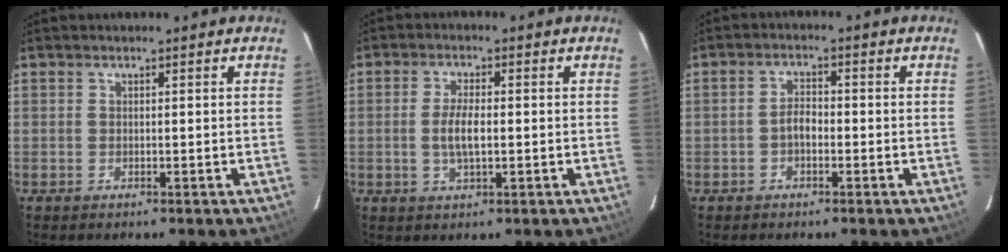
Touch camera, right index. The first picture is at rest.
{"total": 4.4, "force": [-0.4, 1.4, 4.2], "torque": [-0.082, 0.000, -0.006]}
{"total": 2.5, "force": [-1.1, 1.3, 1.7], "torque": [-0.034, 0.008, -0.022]}